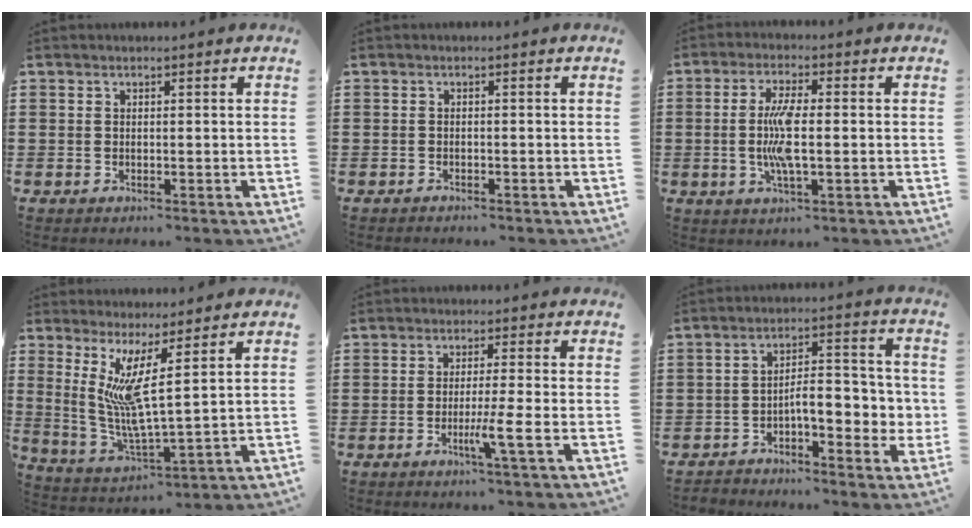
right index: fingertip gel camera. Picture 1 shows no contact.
{"total": 0.8, "force": [-0.8, 0.0, 0.0], "torque": [-0.002, 0.000, -0.016]}
{"total": 7.0, "force": [-0.6, 1.7, 6.7], "torque": [-0.146, -0.005, -0.022]}
{"total": 7.5, "force": [3.6, 0.3, 6.5], "torque": [-0.145, -0.029, 0.061]}
{"total": 4.8, "force": [-1.7, -0.6, 4.5], "torque": [-0.074, -0.017, -0.029]}
{"total": 5.4, "force": [-1.5, 2.6, 4.5], "torque": [-0.069, -0.008, -0.038]}